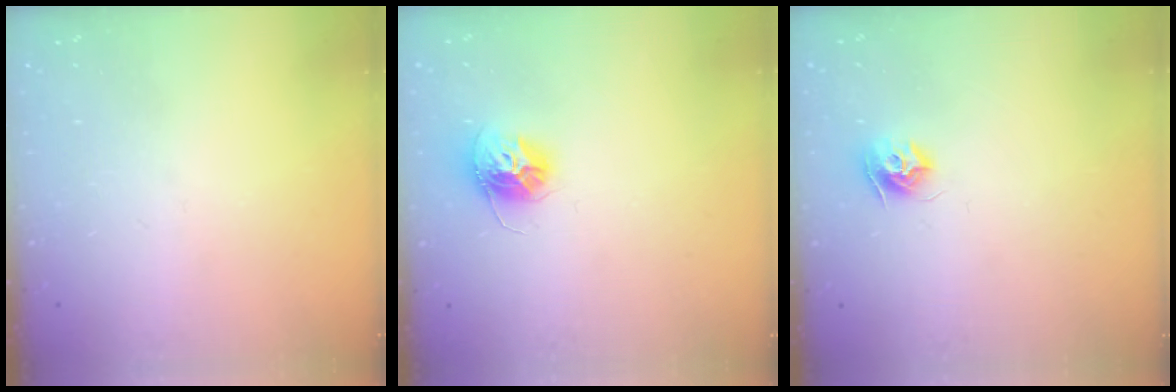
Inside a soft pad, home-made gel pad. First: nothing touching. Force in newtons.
{"total": 11.4, "press": 11.3, "slide": 0.8}
{"total": 8.1, "press": 8.1, "slide": 0.1}